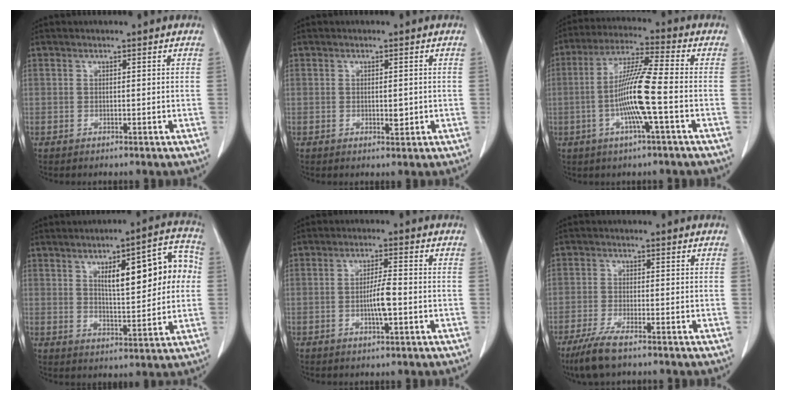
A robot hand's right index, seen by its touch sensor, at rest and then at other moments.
{"total": 1.5, "force": [-0.1, 0.6, 1.4], "torque": [-0.025, -0.004, 0.002]}
{"total": 10.9, "force": [-2.3, -0.4, 10.7], "torque": [-0.207, 0.000, -0.051]}
{"total": 13.8, "force": [3.0, 3.8, 13.0], "torque": [-0.171, 0.030, 0.045]}
{"total": 4.4, "force": [-1.0, 0.3, 4.3], "torque": [-0.081, -0.003, -0.019]}
{"total": 5.6, "force": [-4.0, 0.7, 3.9], "torque": [-0.081, -0.016, -0.070]}